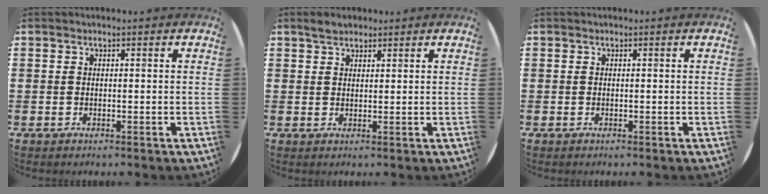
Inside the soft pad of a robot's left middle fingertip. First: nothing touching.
{"total": 2.3, "force": [2.0, 0.9, 0.6], "torque": [-0.005, 0.004, 0.036]}
{"total": 0.0}